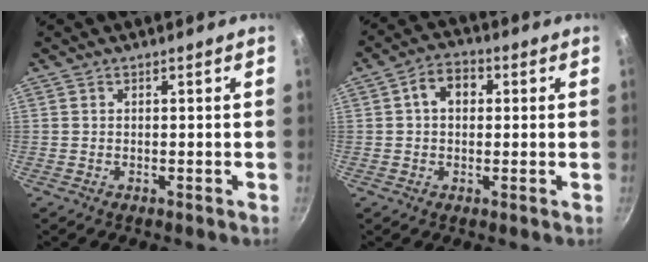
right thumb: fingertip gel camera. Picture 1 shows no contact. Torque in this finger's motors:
{"motor_torque": [0.03, 1.69, 0.78, 0.09, 0.01]}